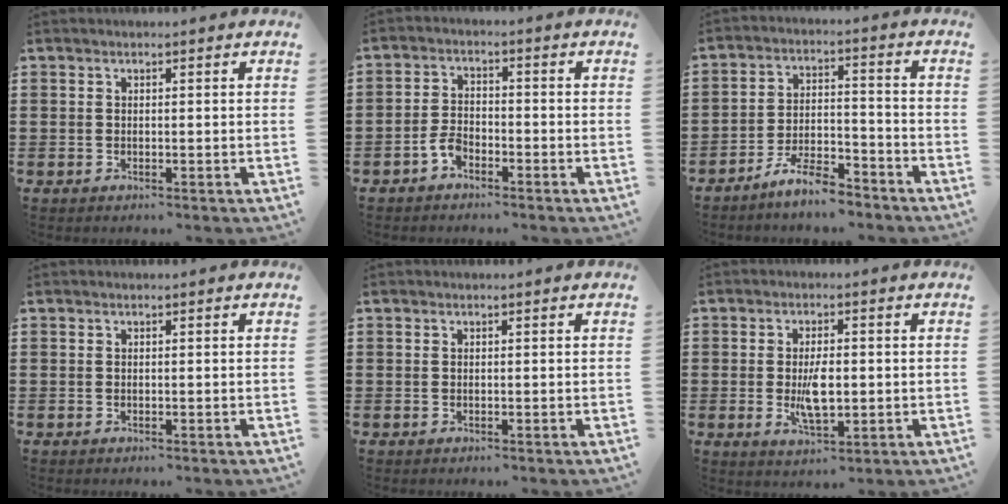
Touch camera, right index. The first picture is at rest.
{"total": 3.2, "force": [-2.2, 1.5, 1.8], "torque": [-0.052, -0.003, -0.046]}
{"total": 6.7, "force": [-6.1, 1.0, 2.7], "torque": [-0.055, 0.006, -0.115]}
{"total": 0.0}
{"total": 0.0}
{"total": 5.7, "force": [-0.5, 2.3, 5.2], "torque": [-0.092, -0.006, -0.010]}